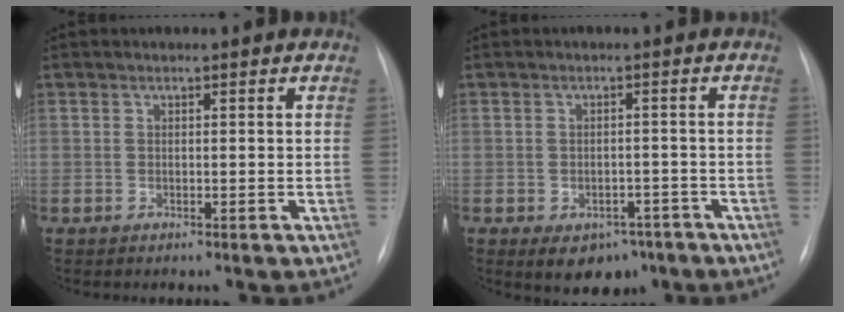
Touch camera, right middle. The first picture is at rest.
{"total": 6.1, "force": [-3.6, 4.0, 2.7], "torque": [-0.030, 0.010, -0.040]}